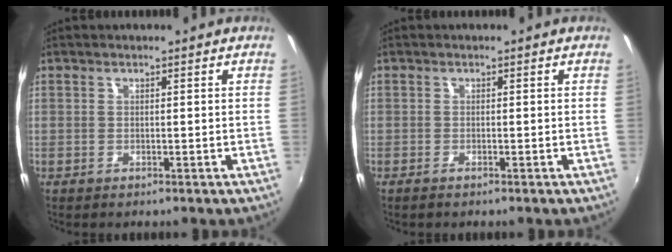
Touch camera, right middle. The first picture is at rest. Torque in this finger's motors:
{"motor_torque": [-0.34, -0.10, -0.03, -0.01]}